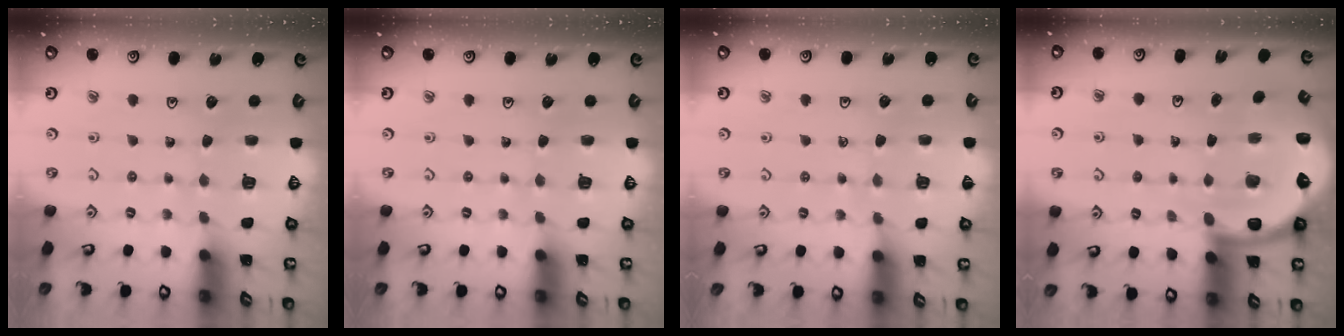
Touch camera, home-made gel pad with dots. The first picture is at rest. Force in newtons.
{"total": 0.0}
{"total": 3.0, "press": 2.9, "slide": 0.5}
{"total": 6.1, "press": 5.7, "slide": 2.0}